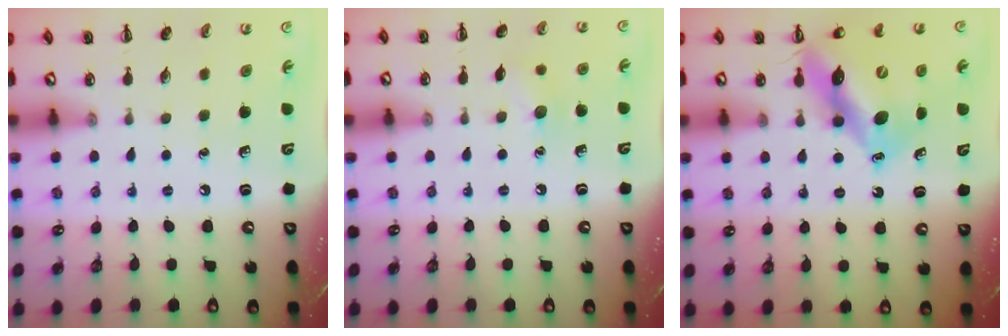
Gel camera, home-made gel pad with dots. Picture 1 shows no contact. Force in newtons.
{"total": 6.6, "press": 6.3, "slide": 1.7}
{"total": 13.0, "press": 12.5, "slide": 3.8}